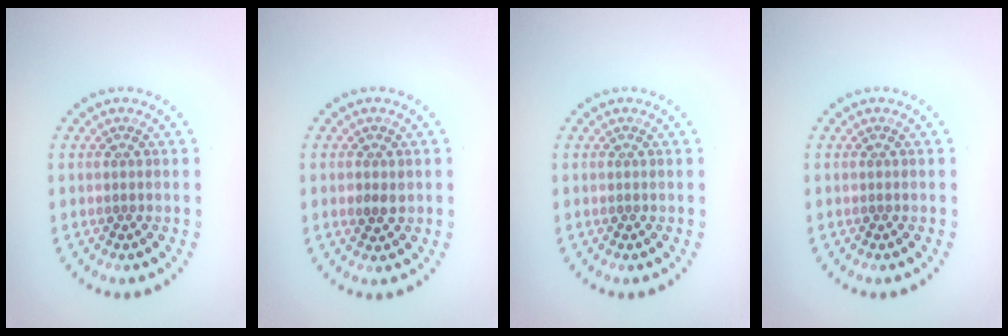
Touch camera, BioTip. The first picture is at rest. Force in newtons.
{"total": 1.5, "press": 1.5, "slide": 0.2}
{"total": 0.0}
{"total": 0.0}